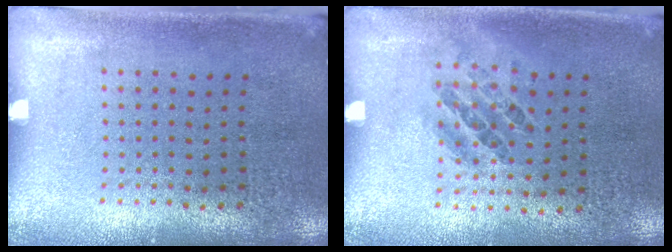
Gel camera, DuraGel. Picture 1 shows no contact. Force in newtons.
{"total": 0.9, "press": 0.6, "slide": 0.6}